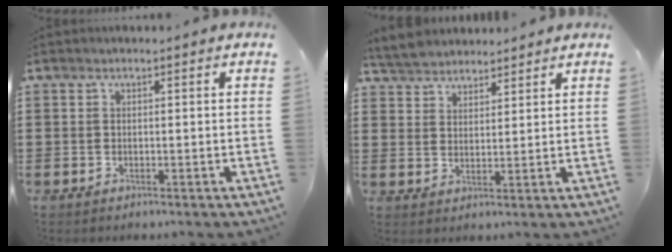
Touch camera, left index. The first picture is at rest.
{"total": 4.5, "force": [4.3, 1.4, 0.4], "torque": [-0.025, -0.006, 0.080]}